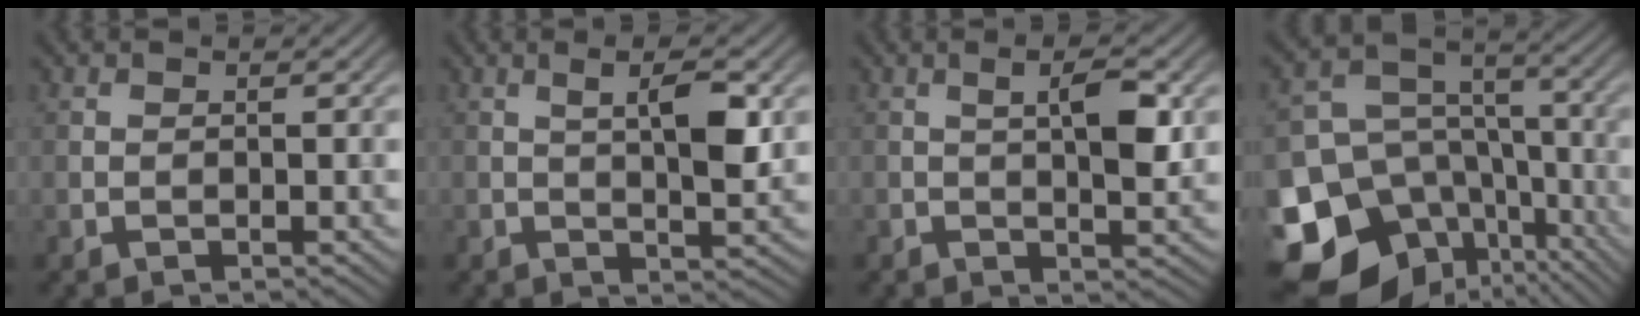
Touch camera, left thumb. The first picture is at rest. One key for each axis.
{"total": 4.9, "fx": 1.2, "fy": 1.2, "fz": 4.6, "tx": -0.081, "ty": 0.000, "tz": 0.023}
{"total": 4.2, "fx": 0.8, "fy": 1.1, "fz": 4.0, "tx": -0.069, "ty": 0.001, "tz": 0.014}
{"total": 19.7, "fx": -10.6, "fy": 14.8, "fz": 7.4, "tx": -0.177, "ty": -0.055, "tz": -0.152}